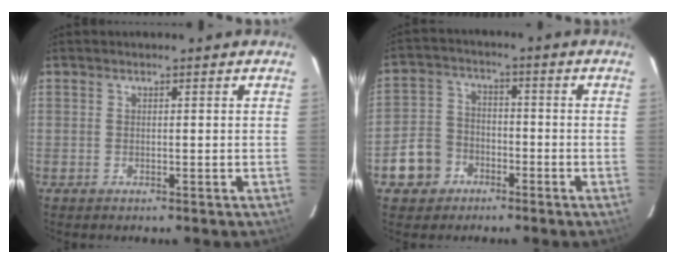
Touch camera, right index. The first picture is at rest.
{"total": 8.2, "force": [-4.2, 6.7, 2.3], "torque": [-0.071, 0.024, -0.067]}